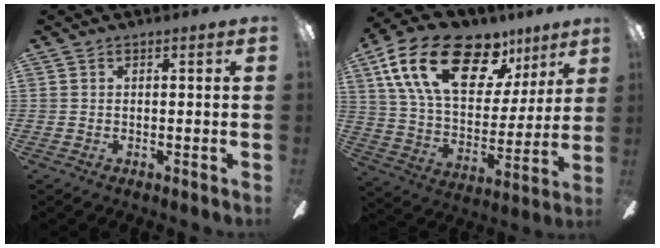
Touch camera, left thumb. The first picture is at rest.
{"total": 23.8, "force": [13.0, 12.6, 15.5], "torque": [-0.266, -0.059, 0.231]}